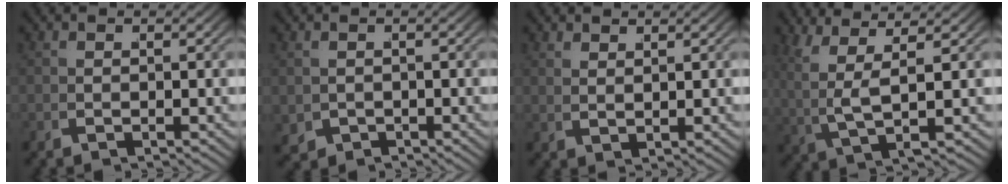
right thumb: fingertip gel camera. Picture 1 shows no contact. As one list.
[{"total": 1.9, "force": [-0.7, 1.7, 0.6], "torque": [-0.022, -0.022, 0.004]}, {"total": 1.8, "force": [1.7, -0.3, 0.3], "torque": [0.000, 0.002, 0.044]}, {"total": 6.5, "force": [3.0, 2.5, 5.2], "torque": [-0.107, 0.002, 0.058]}]